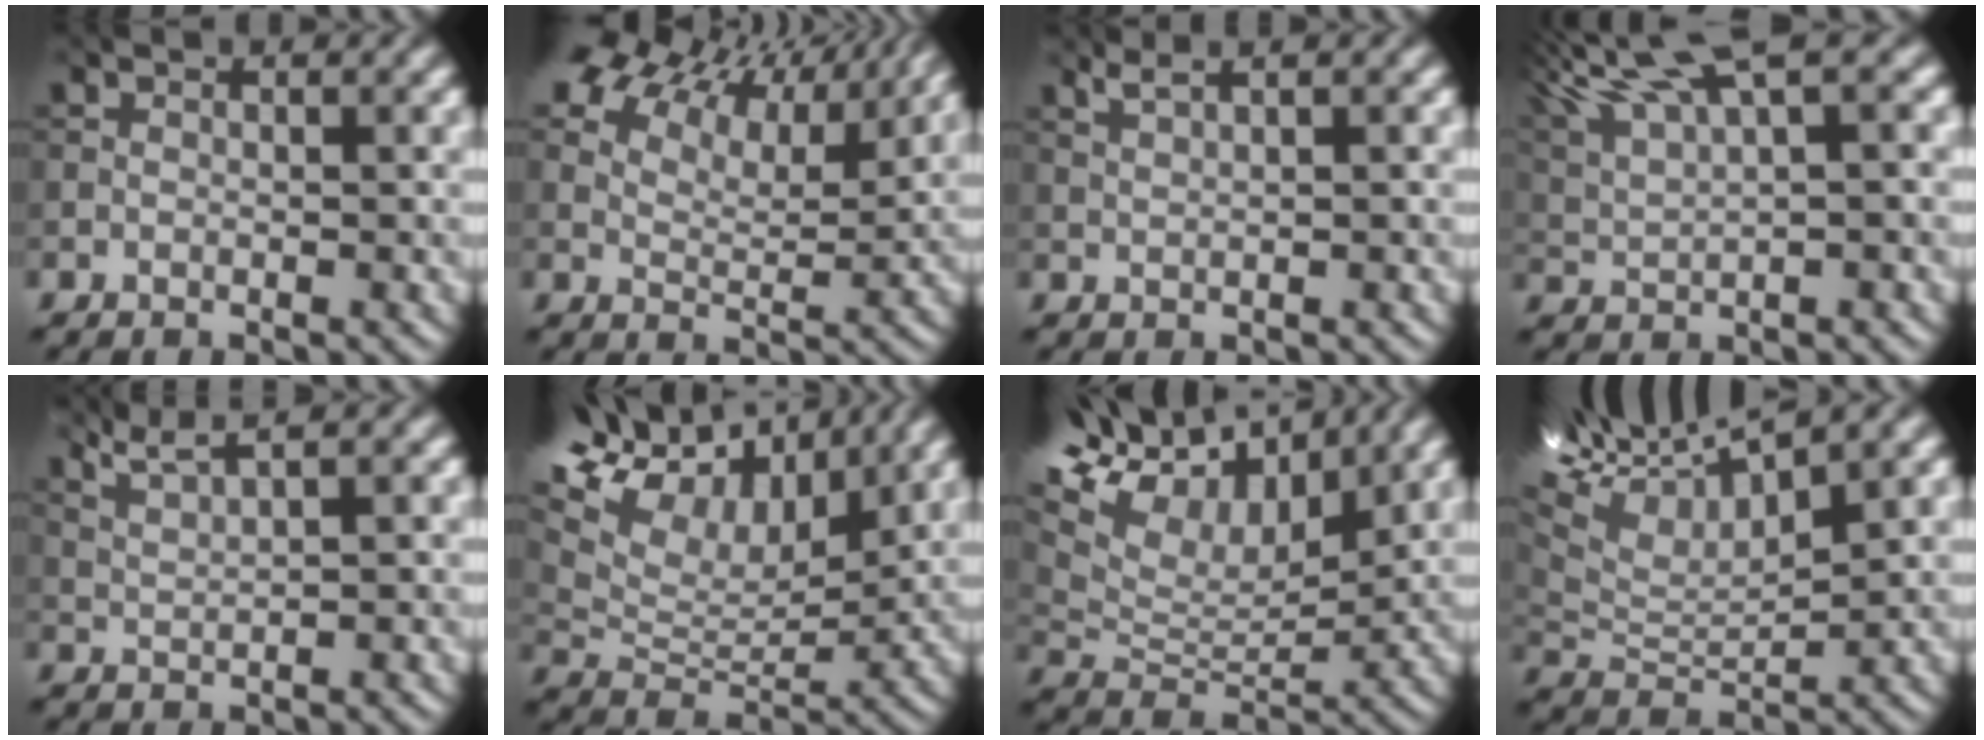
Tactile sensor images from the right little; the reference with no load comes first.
{"total": 12.4, "force": [9.8, 4.4, 6.2], "torque": [-0.122, 0.012, 0.129]}
{"total": 2.3, "force": [1.5, 0.6, 1.6], "torque": [-0.025, 0.005, 0.020]}
{"total": 6.9, "force": [4.5, 1.4, 5.0], "torque": [-0.097, 0.022, 0.088]}
{"total": 3.6, "force": [2.6, 0.6, 2.3], "torque": [-0.045, 0.009, 0.051]}
{"total": 15.1, "force": [9.2, 7.7, 9.1], "torque": [-0.200, 0.048, 0.140]}
{"total": 13.9, "force": [9.1, 6.3, 8.4], "torque": [-0.187, 0.049, 0.142]}
{"total": 10.4, "force": [6.8, 3.6, 7.1], "torque": [-0.156, 0.023, 0.125]}